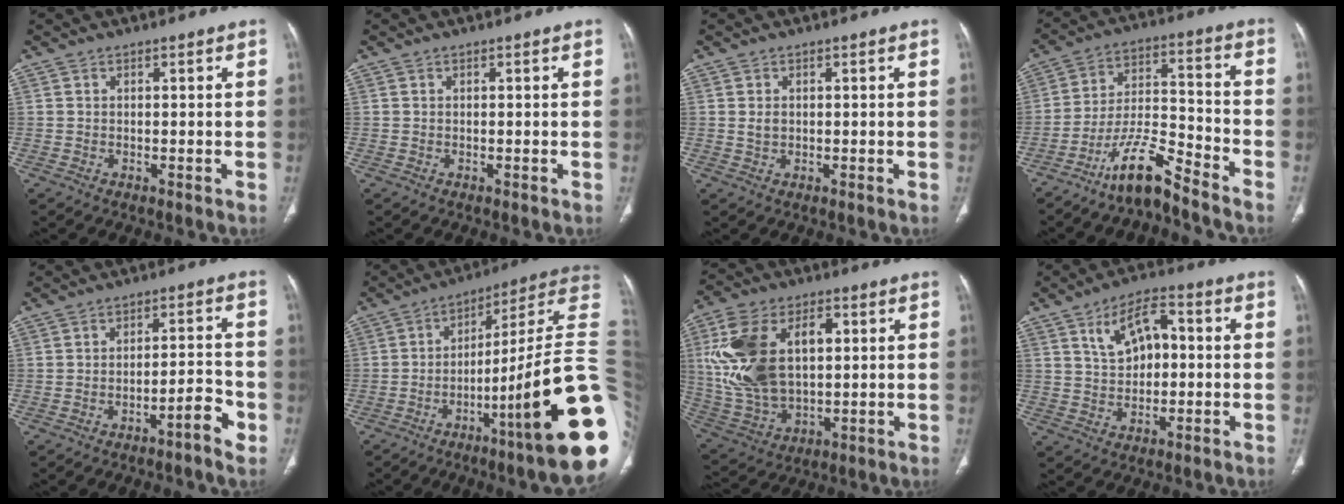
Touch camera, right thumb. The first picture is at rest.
{"total": 0.0}
{"total": 1.4, "force": [0.3, 1.1, 0.8], "torque": [-0.015, 0.002, 0.010]}
{"total": 10.4, "force": [-8.6, 1.7, 5.6], "torque": [-0.111, 0.073, -0.161]}
{"total": 6.8, "force": [-3.8, 1.6, 5.4], "torque": [-0.068, 0.041, -0.053]}
{"total": 26.5, "force": [-5.3, 2.5, 25.8], "torque": [-0.290, 0.023, -0.086]}
{"total": 20.4, "force": [3.4, 12.4, 15.8], "torque": [-0.301, 0.002, 0.073]}
{"total": 9.0, "force": [1.9, 5.2, 7.1], "torque": [-0.101, 0.013, 0.030]}